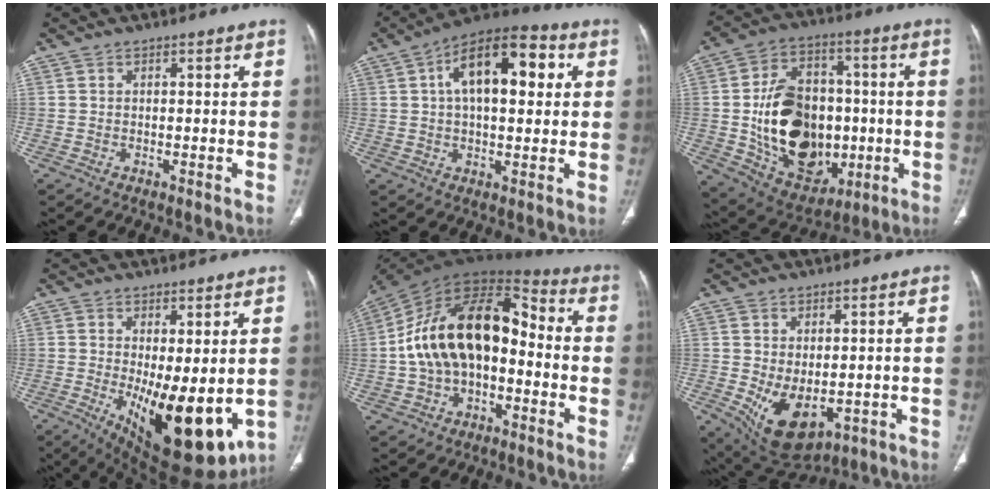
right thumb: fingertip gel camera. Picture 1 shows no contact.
{"total": 16.5, "force": [4.2, 8.2, 13.7], "torque": [-0.191, 0.024, 0.058]}
{"total": 23.5, "force": [-1.1, 16.3, 16.8], "torque": [-0.249, 0.004, 0.011]}
{"total": 16.5, "force": [-2.3, 6.6, 15.0], "torque": [-0.217, -0.038, -0.009]}
{"total": 20.4, "force": [-1.6, 12.4, 16.1], "torque": [-0.266, 0.055, -0.034]}
{"total": 10.3, "force": [-2.0, 6.1, 8.1], "torque": [-0.125, -0.011, -0.004]}